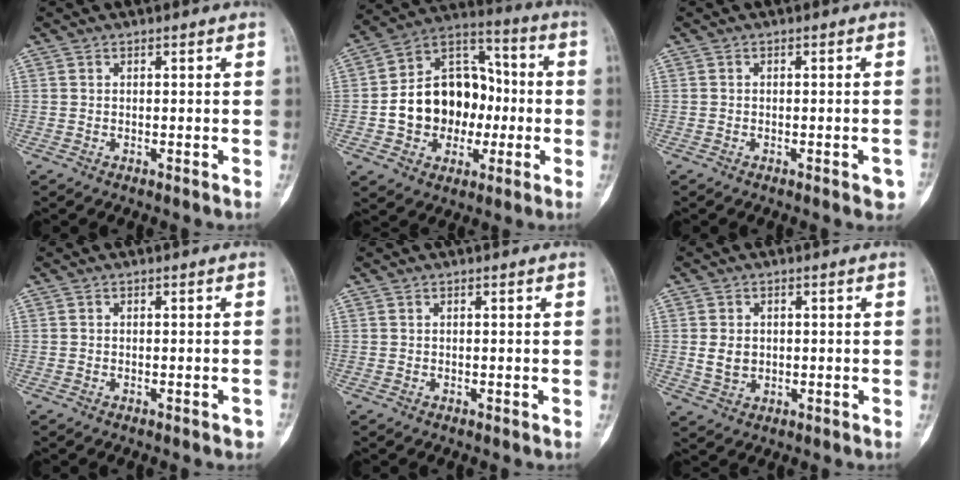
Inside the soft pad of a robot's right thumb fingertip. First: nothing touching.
{"total": 17.8, "force": [-2.0, 13.8, 11.1], "torque": [-0.134, 0.044, -0.030]}
{"total": 2.5, "force": [-1.2, 0.9, 2.0], "torque": [-0.016, 0.008, -0.014]}
{"total": 1.2, "force": [-0.8, 0.5, 0.8], "torque": [-0.009, 0.007, -0.009]}
{"total": 0.0}
{"total": 4.0, "force": [0.1, 3.2, 2.4], "torque": [-0.030, -0.003, 0.009]}